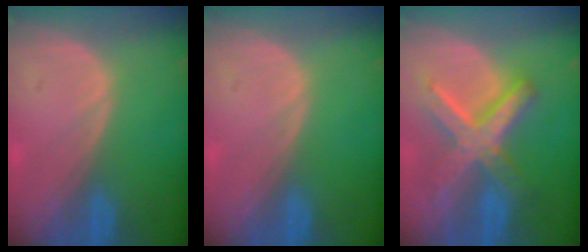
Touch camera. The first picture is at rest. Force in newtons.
{"total": 0.0}
{"total": 8.9, "press": 8.9, "slide": 0.7}